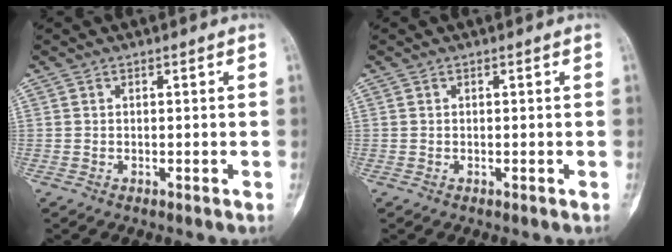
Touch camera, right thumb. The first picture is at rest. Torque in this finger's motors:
{"motor_torque": [0.17, 0.09, 0.03, -0.11, 0.00]}